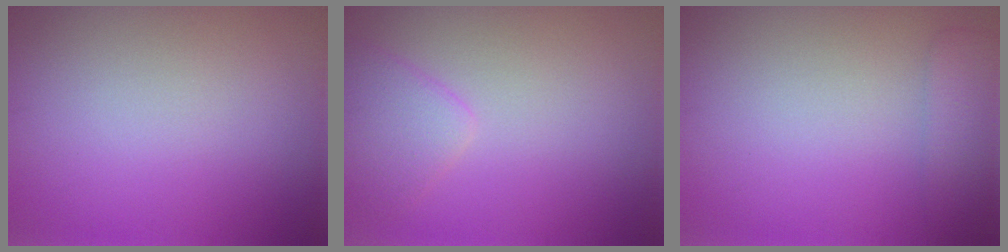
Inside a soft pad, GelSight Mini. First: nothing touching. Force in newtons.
{"total": 2.5, "press": 2.5, "slide": 0.2}
{"total": 2.4, "press": 2.3, "slide": 0.3}